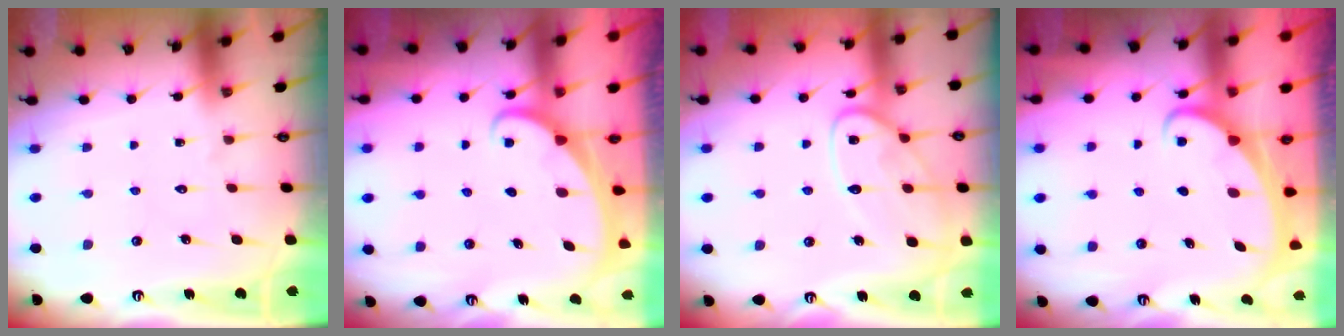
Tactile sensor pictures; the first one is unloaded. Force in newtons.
{"total": 1.6, "press": 1.6, "slide": 0.1}
{"total": 13.5, "press": 13.5, "slide": 1.1}
{"total": 2.4, "press": 2.4, "slide": 0.3}